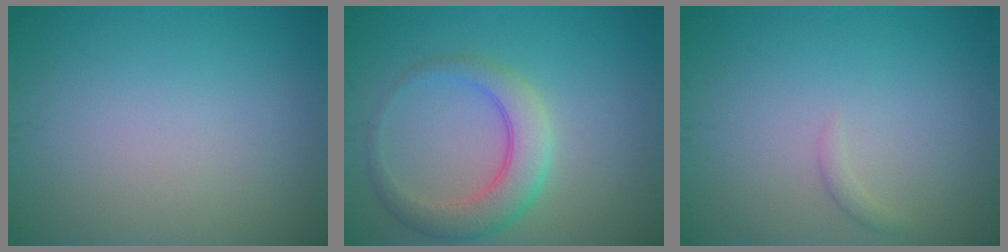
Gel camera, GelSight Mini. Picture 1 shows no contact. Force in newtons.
{"total": 4.3, "press": 4.3, "slide": 0.3}
{"total": 0.7, "press": 0.7, "slide": 0.1}